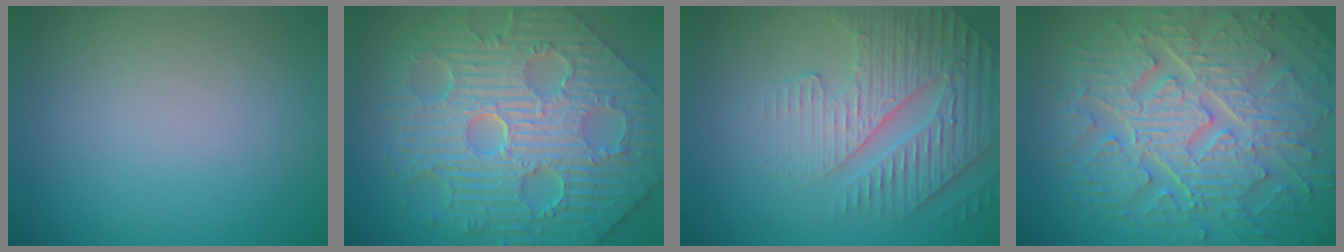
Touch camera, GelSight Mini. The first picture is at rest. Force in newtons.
{"total": 11.5, "press": 8.1, "slide": 8.1}
{"total": 4.4, "press": 4.1, "slide": 1.4}
{"total": 10.4, "press": 7.0, "slide": 7.7}